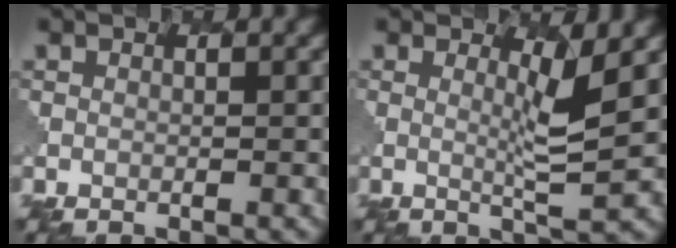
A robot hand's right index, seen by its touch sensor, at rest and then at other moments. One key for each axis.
{"total": 3.3, "fx": 1.1, "fy": 0.3, "fz": 3.1, "tx": -0.052, "ty": -0.006, "tz": 0.022}